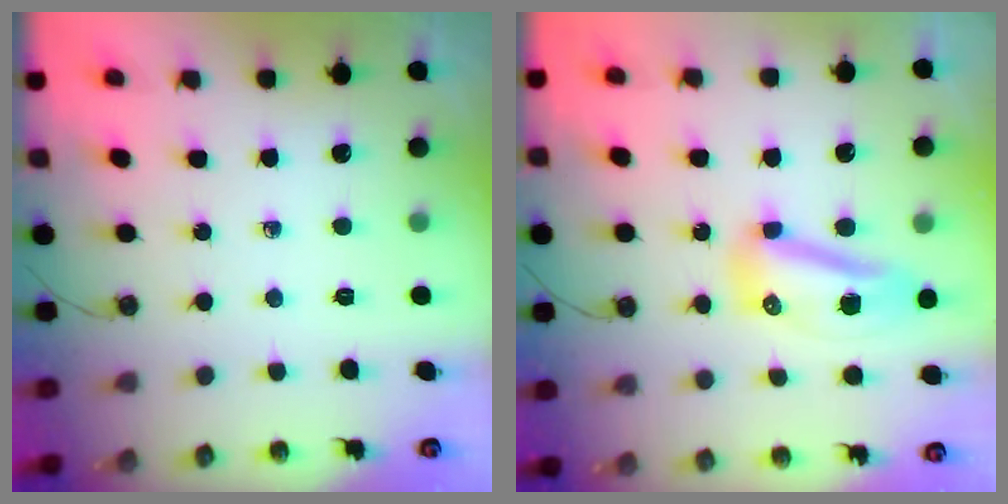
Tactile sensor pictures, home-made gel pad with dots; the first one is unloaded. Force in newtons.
{"total": 11.7, "press": 11.0, "slide": 4.1}